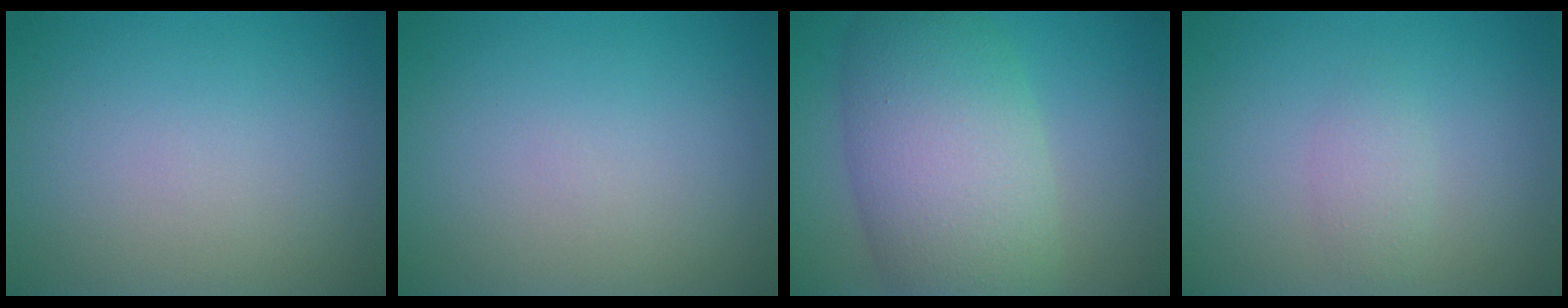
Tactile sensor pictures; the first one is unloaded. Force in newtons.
{"total": 0.0}
{"total": 9.9, "press": 9.9, "slide": 0.4}
{"total": 1.4, "press": 1.4, "slide": 0.0}